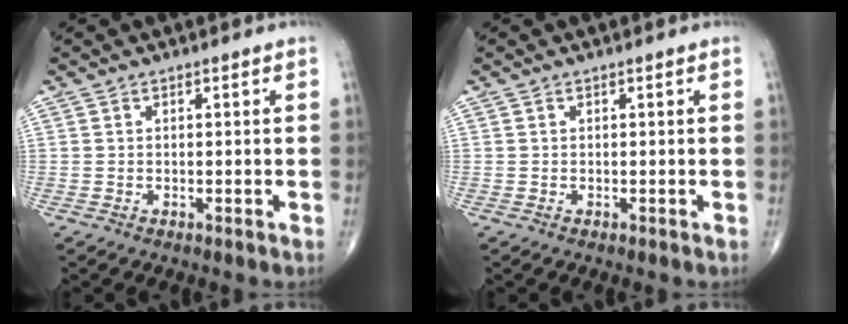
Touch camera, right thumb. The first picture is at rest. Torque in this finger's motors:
{"motor_torque": [0.00, 0.00, -0.04, 0.03, 0.00]}